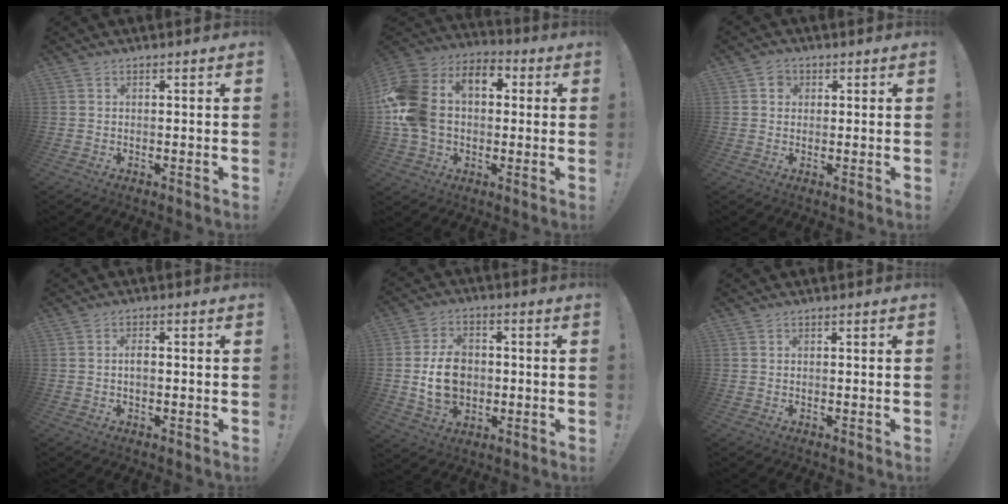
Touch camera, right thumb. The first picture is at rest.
{"total": 19.1, "force": [2.2, 14.4, 12.3], "torque": [-0.237, 0.002, 0.045]}
{"total": 3.1, "force": [1.0, 2.7, 1.2], "torque": [-0.013, -0.001, 0.015]}
{"total": 2.0, "force": [-0.2, 1.1, 1.7], "torque": [-0.025, 0.004, -0.005]}
{"total": 12.5, "force": [-0.5, 9.8, 7.7], "torque": [-0.131, 0.004, -0.006]}
{"total": 0.0}